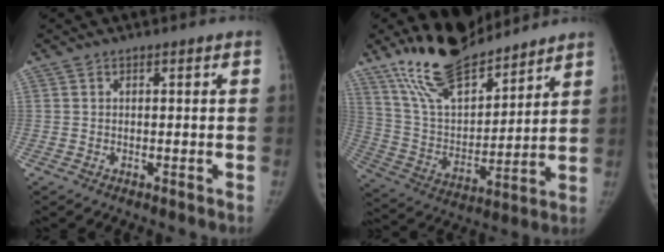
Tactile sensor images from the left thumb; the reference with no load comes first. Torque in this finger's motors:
{"motor_torque": [0.65, 0.53, 1.04, -1.73, 0.08]}